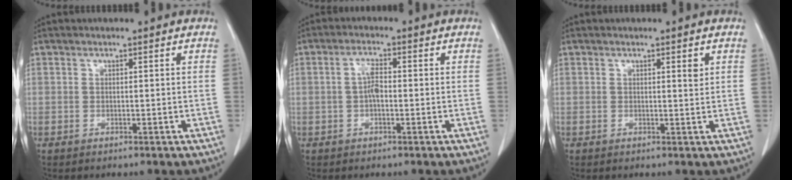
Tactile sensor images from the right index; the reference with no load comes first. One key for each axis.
{"total": 3.0, "fx": -0.3, "fy": 1.0, "fz": 2.9, "tx": -0.057, "ty": 0.007, "tz": -0.005}
{"total": 1.2, "fx": 0.6, "fy": 0.2, "fz": 1.1, "tx": -0.018, "ty": -0.001, "tz": 0.007}